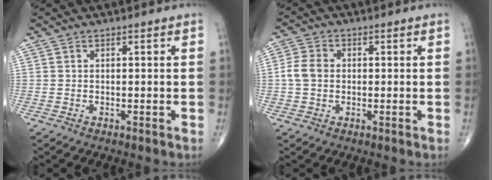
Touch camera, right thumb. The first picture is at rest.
{"total": 4.6, "force": [-0.1, 3.6, 2.9], "torque": [-0.058, 0.010, -0.007]}